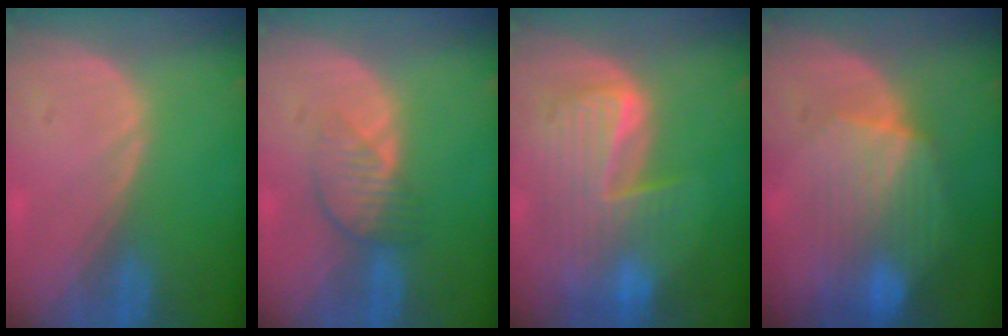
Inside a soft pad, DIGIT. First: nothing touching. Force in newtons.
{"total": 4.2, "press": 3.7, "slide": 1.8}
{"total": 9.8, "press": 8.4, "slide": 5.0}
{"total": 8.4, "press": 8.0, "slide": 2.3}